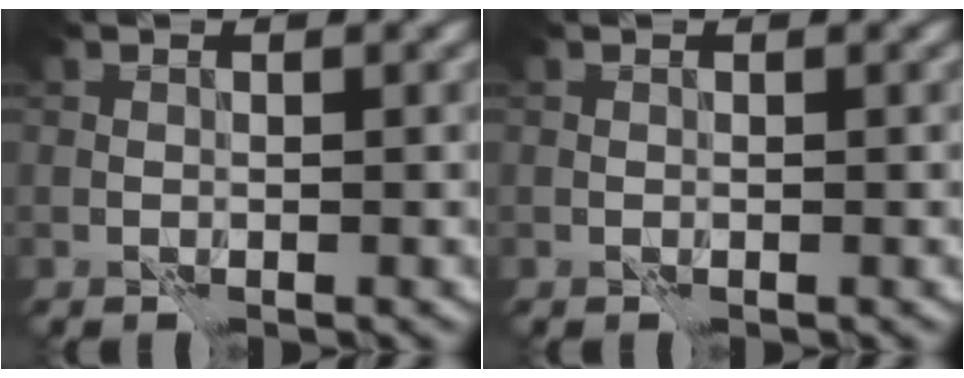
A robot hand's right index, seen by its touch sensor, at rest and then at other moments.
{"total": 0.0}